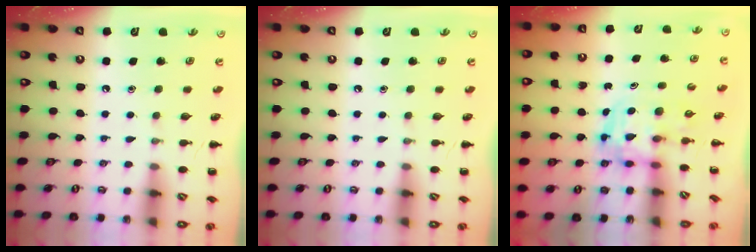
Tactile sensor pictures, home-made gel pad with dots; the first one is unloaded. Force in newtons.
{"total": 0.0}
{"total": 3.4, "press": 3.4, "slide": 0.6}